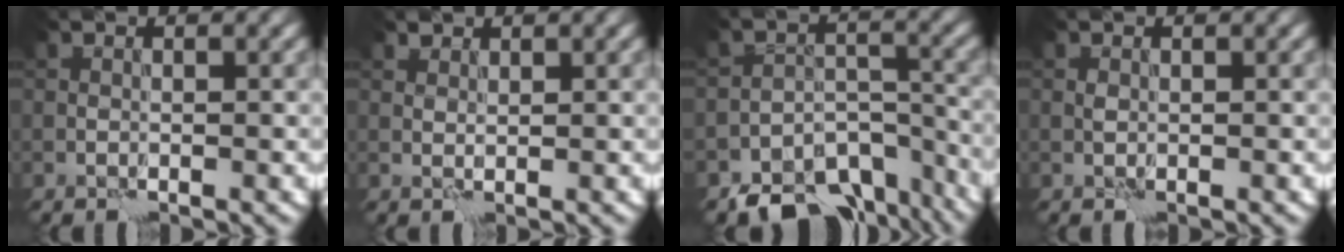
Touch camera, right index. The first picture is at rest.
{"total": 1.2, "force": [1.1, 0.4, 0.0], "torque": [0.000, 0.000, 0.022]}
{"total": 9.6, "force": [-7.8, 4.7, 2.7], "torque": [-0.026, -0.008, -0.108]}
{"total": 0.0}